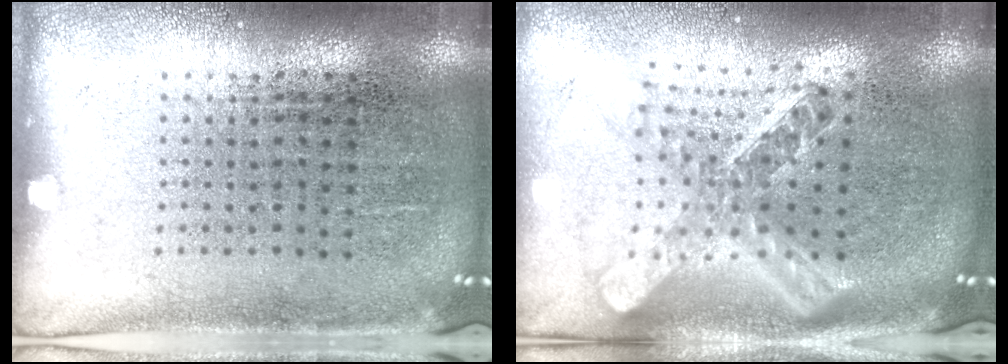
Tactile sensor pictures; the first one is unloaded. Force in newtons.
{"total": 2.4, "press": 1.9, "slide": 1.5}